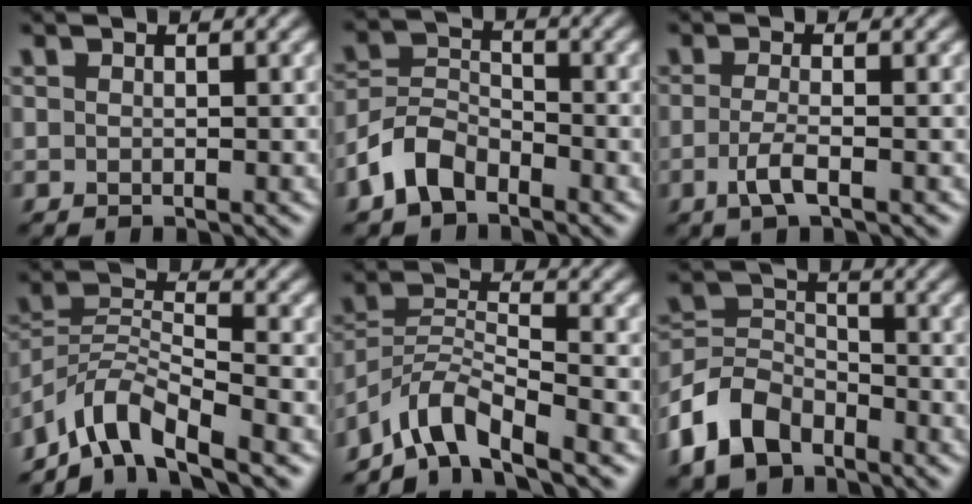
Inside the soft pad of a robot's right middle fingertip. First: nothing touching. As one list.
[{"total": 4.3, "force": [-2.9, 2.5, 2.0], "torque": [-0.042, 0.007, -0.068]}, {"total": 2.2, "force": [-0.8, 0.5, 1.9], "torque": [-0.043, 0.001, -0.022]}, {"total": 6.5, "force": [-5.2, 1.6, 3.5], "torque": [-0.057, 0.002, -0.109]}, {"total": 5.8, "force": [-4.8, 1.4, 3.0], "torque": [-0.052, 0.004, -0.099]}, {"total": 6.6, "force": [-4.1, 4.2, 3.1], "torque": [-0.067, 0.002, -0.094]}]